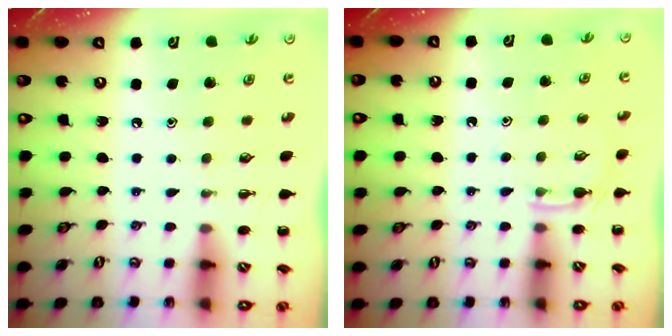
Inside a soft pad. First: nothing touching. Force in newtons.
{"total": 4.1, "press": 3.9, "slide": 1.2}